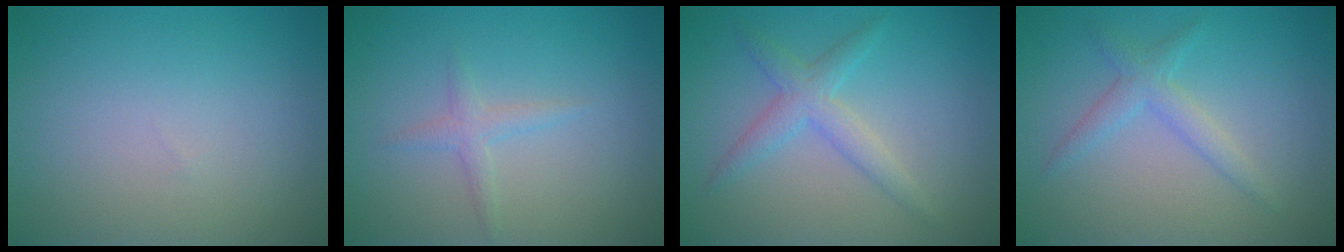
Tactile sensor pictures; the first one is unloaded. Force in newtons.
{"total": 1.4, "press": 1.4, "slide": 0.1}
{"total": 2.8, "press": 2.8, "slide": 0.1}
{"total": 2.2, "press": 2.2, "slide": 0.2}